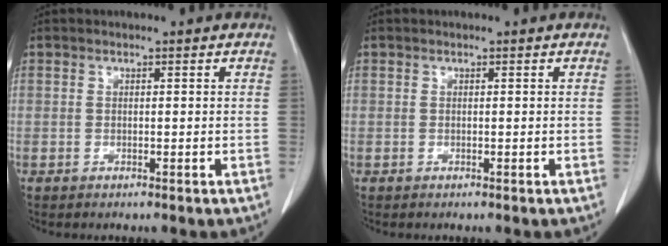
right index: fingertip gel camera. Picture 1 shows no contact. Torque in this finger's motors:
{"motor_torque": [0.00, 0.00, 0.00, 0.00]}